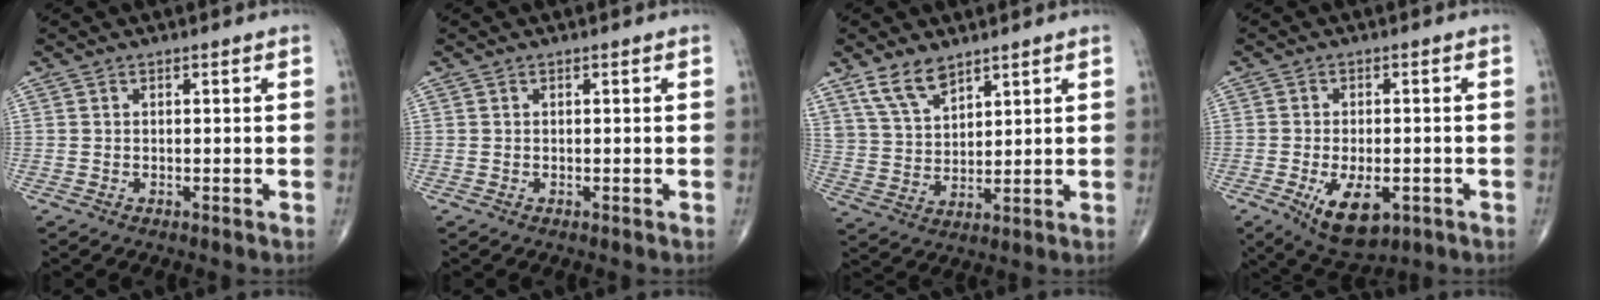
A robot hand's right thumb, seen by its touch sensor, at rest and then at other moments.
{"total": 0.0}
{"total": 7.7, "force": [5.6, 3.6, 3.9], "torque": [-0.062, -0.025, 0.117]}
{"total": 9.6, "force": [-3.5, 4.8, 7.6], "torque": [-0.116, -0.003, -0.044]}